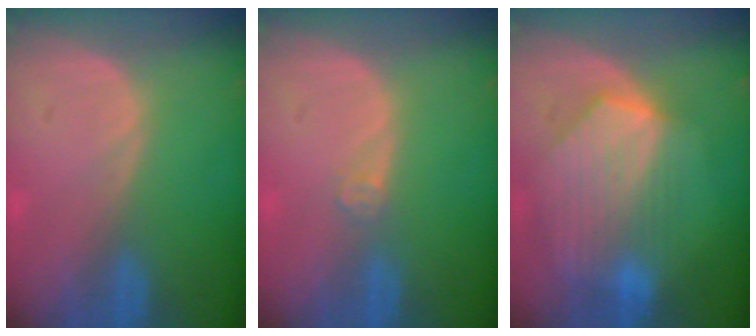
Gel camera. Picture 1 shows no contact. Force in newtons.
{"total": 1.5, "press": 1.2, "slide": 0.9}
{"total": 8.6, "press": 7.9, "slide": 3.5}